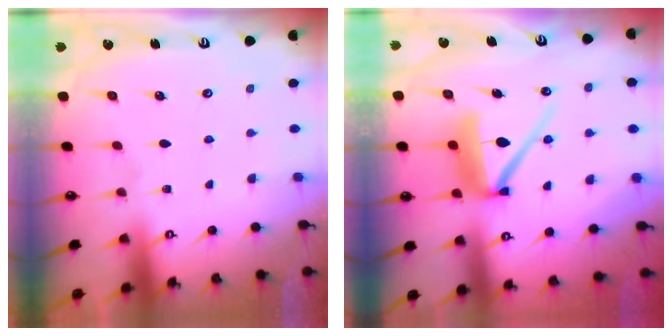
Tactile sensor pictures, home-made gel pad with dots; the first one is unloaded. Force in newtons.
{"total": 10.3, "press": 10.2, "slide": 1.1}